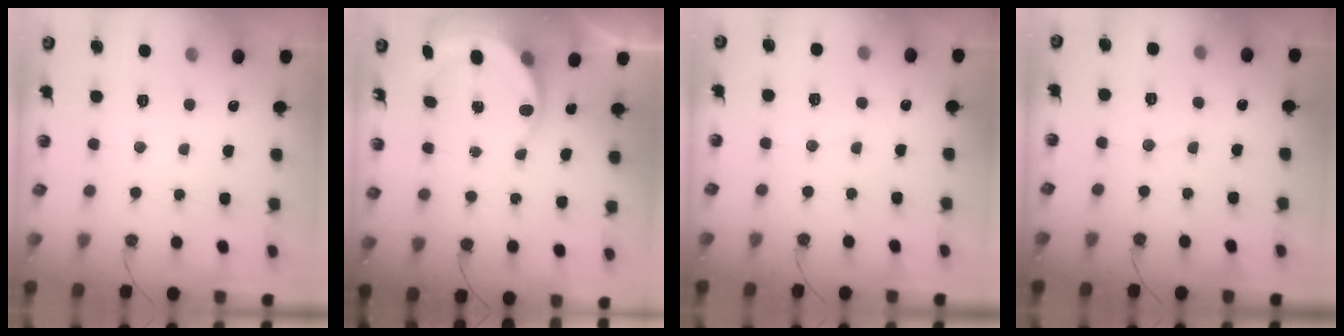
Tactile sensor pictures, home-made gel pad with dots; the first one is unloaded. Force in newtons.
{"total": 5.6, "press": 5.5, "slide": 1.2}
{"total": 2.9, "press": 2.9, "slide": 0.3}
{"total": 4.5, "press": 4.5, "slide": 0.5}